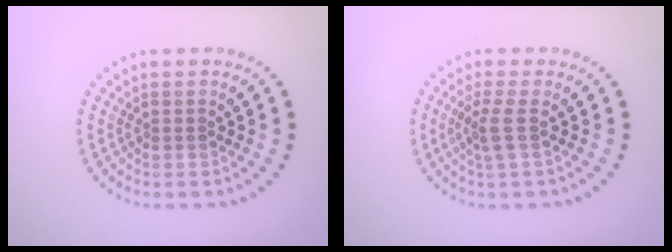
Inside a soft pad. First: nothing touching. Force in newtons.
{"total": 1.8, "press": 1.4, "slide": 1.1}